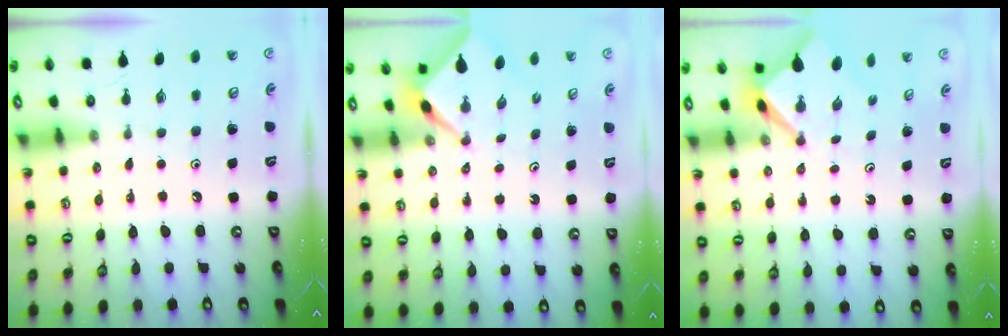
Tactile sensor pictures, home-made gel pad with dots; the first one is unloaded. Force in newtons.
{"total": 2.3, "press": 2.3, "slide": 0.3}
{"total": 3.1, "press": 3.1, "slide": 0.3}